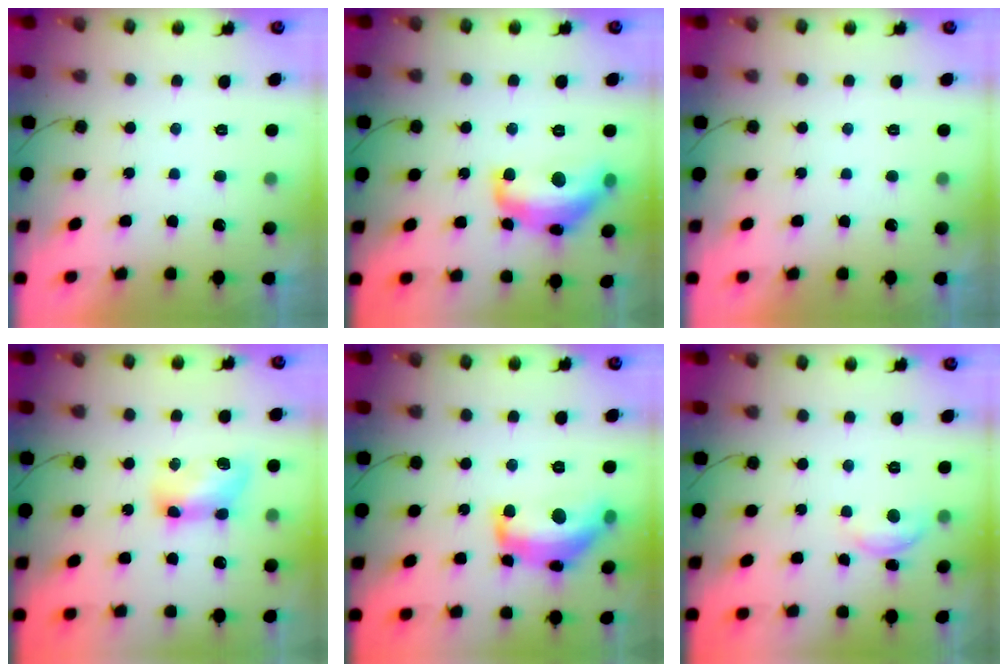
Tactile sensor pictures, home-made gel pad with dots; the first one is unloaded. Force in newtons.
{"total": 14.5, "press": 14.5, "slide": 0.8}
{"total": 0.0}
{"total": 9.6, "press": 9.6, "slide": 0.2}
{"total": 15.8, "press": 15.7, "slide": 1.0}
{"total": 7.3, "press": 7.2, "slide": 0.5}